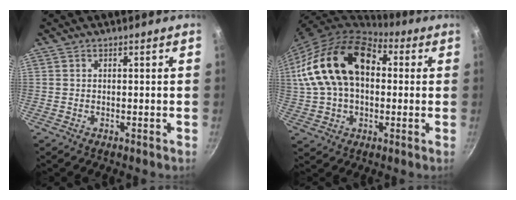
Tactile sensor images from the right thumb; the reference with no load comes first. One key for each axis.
{"total": 22.8, "fx": 4.0, "fy": 14.9, "fz": 16.8, "tx": -0.298, "ty": 0.036, "tz": 0.064}